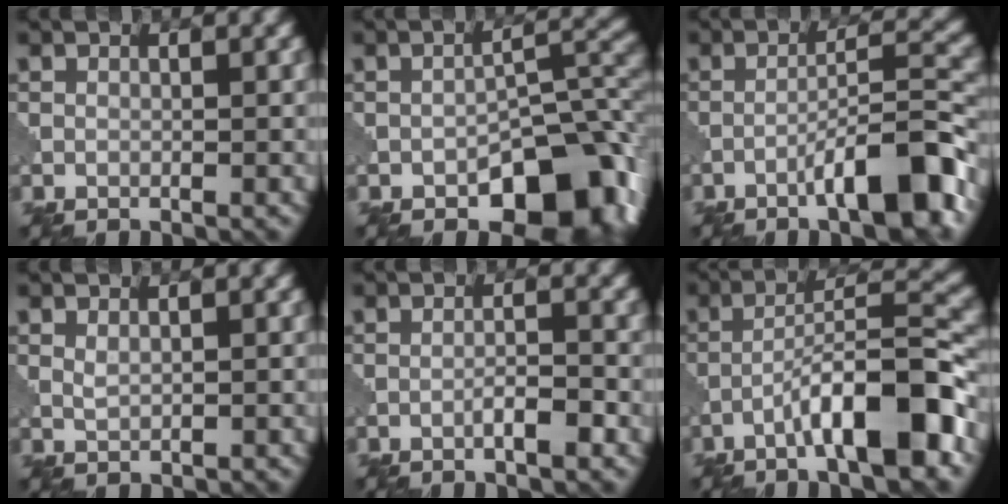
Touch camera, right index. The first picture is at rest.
{"total": 9.8, "force": [-5.5, 4.8, 6.6], "torque": [-0.070, -0.003, -0.083]}
{"total": 7.7, "force": [-4.4, 1.2, 6.2], "torque": [-0.093, 0.020, -0.074]}
{"total": 0.8, "force": [0.4, 0.4, 0.6], "torque": [-0.018, -0.001, 0.011]}
{"total": 2.0, "force": [-1.1, 0.2, 1.7], "torque": [-0.028, 0.008, -0.020]}
{"total": 8.9, "force": [-4.5, 1.5, 7.5], "torque": [-0.113, 0.024, -0.077]}